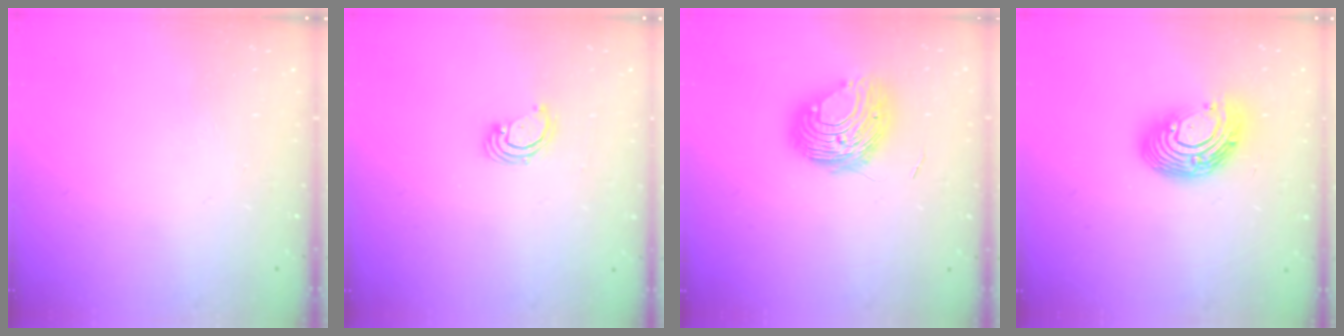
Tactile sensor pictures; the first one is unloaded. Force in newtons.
{"total": 3.5, "press": 3.5, "slide": 0.1}
{"total": 9.8, "press": 9.7, "slide": 1.2}
{"total": 13.2, "press": 13.2, "slide": 0.8}